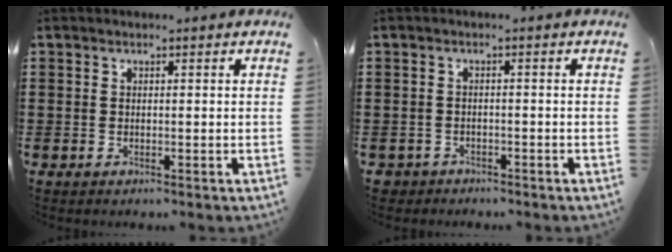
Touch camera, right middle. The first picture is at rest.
{"total": 1.7, "force": [-1.5, 0.7, -0.1], "torque": [-0.005, -0.001, -0.036]}